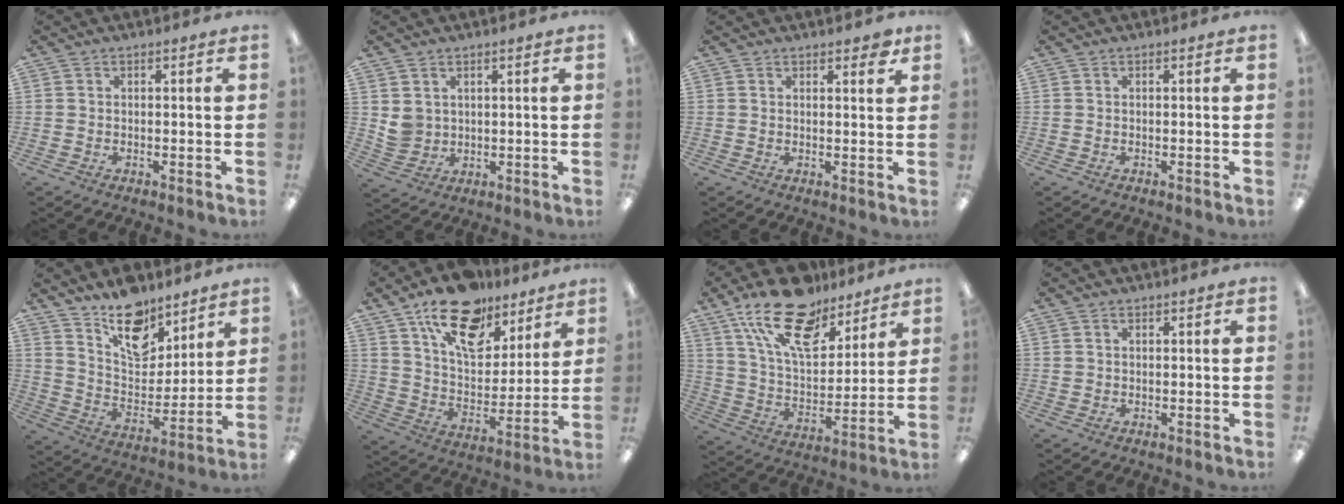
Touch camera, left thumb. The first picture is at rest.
{"total": 4.2, "force": [2.3, 3.5, 0.6], "torque": [-0.015, -0.005, 0.044]}
{"total": 2.4, "force": [1.9, 0.8, 1.3], "torque": [-0.012, -0.005, 0.030]}
{"total": 0.0}
{"total": 15.0, "force": [11.3, 7.9, 5.9], "torque": [-0.077, -0.079, 0.203]}
{"total": 18.9, "force": [12.8, 9.6, 10.0], "torque": [-0.161, -0.069, 0.223]}
{"total": 20.8, "force": [14.2, 9.8, 11.6], "torque": [-0.206, -0.073, 0.252]}
{"total": 0.7, "force": [0.5, 0.5, 0.1], "torque": [-0.002, 0.003, 0.008]}